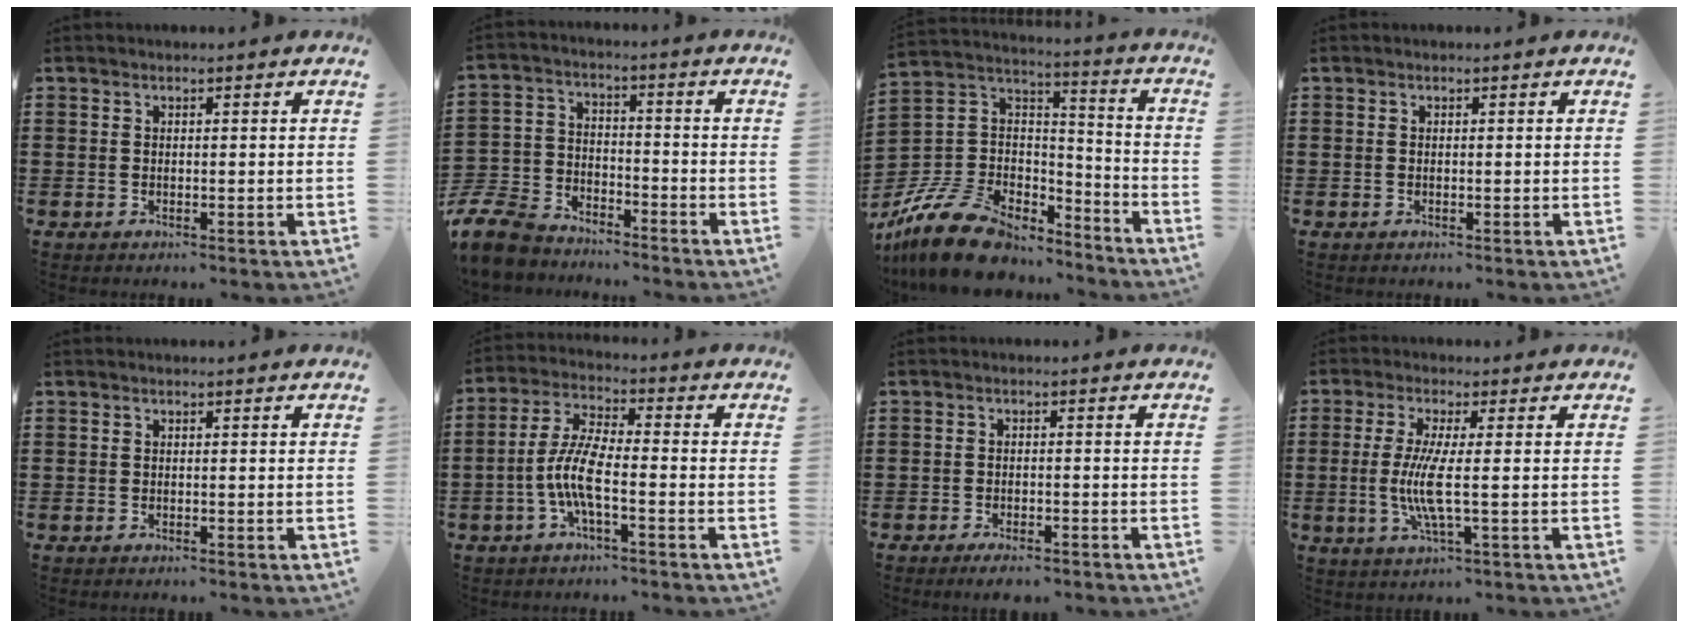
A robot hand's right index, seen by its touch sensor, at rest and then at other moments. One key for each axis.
{"total": 9.1, "fx": -8.5, "fy": 2.6, "fz": 2.2, "tx": -0.069, "ty": 0.013, "tz": -0.171}
{"total": 13.4, "fx": -10.4, "fy": 6.2, "fz": 5.9, "tx": -0.145, "ty": 0.029, "tz": -0.196}
{"total": 0.0}
{"total": 0.0}
{"total": 7.3, "fx": -2.3, "fy": 1.8, "fz": 6.7, "tx": -0.163, "ty": -0.017, "tz": -0.052}
{"total": 2.1, "fx": -2.0, "fy": 0.1, "fz": 0.6, "tx": -0.015, "ty": -0.002, "tz": -0.039}
{"total": 6.9, "fx": -0.4, "fy": 0.4, "fz": 6.9, "tx": -0.152, "ty": -0.022, "tz": -0.017}